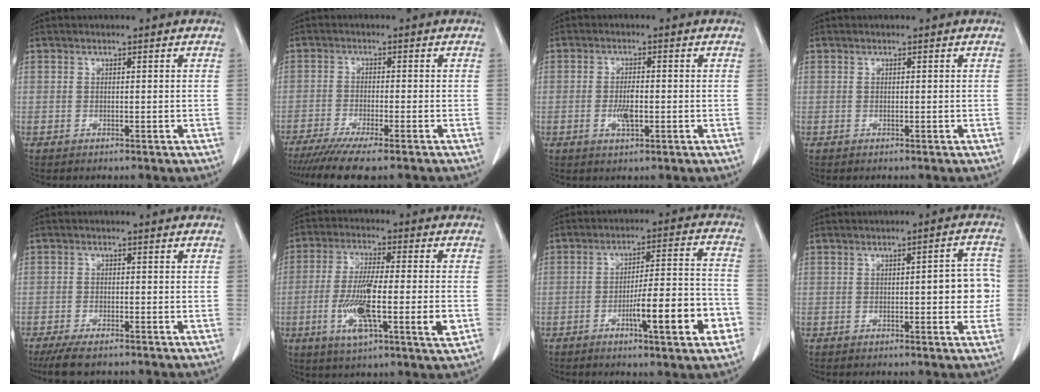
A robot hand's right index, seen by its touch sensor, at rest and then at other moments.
{"total": 9.1, "force": [-7.4, 0.2, 5.4], "torque": [-0.078, -0.022, -0.117]}
{"total": 3.4, "force": [-0.8, 1.0, 3.2], "torque": [-0.064, -0.002, -0.011]}
{"total": 0.0}
{"total": 5.2, "force": [-4.2, 1.2, 2.8], "torque": [-0.049, -0.011, -0.069]}
{"total": 13.5, "force": [-3.3, 1.4, 13.0], "torque": [-0.236, -0.013, -0.060]}
{"total": 13.1, "force": [-5.1, 1.6, 11.9], "torque": [-0.174, 0.012, -0.073]}
{"total": 5.8, "force": [-0.4, 1.7, 5.5], "torque": [-0.060, 0.012, -0.008]}